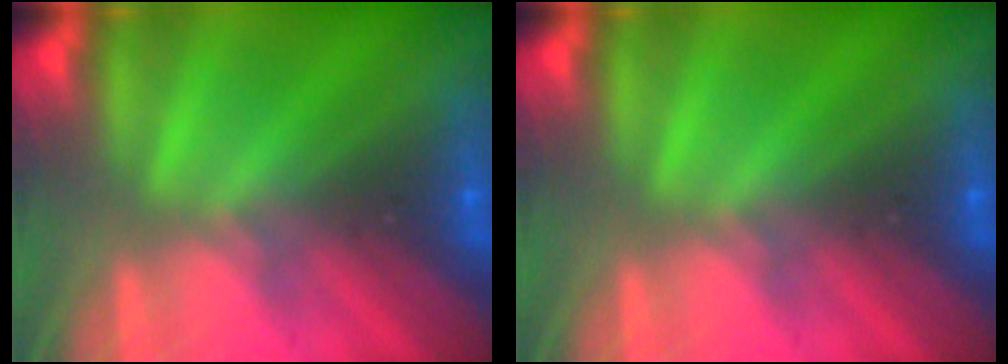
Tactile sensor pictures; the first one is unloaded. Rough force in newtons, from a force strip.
{"total": 0.0}